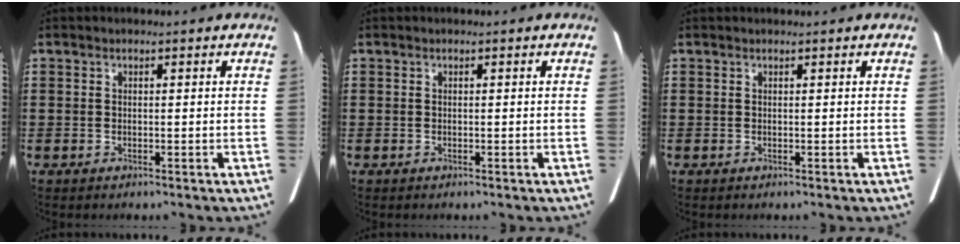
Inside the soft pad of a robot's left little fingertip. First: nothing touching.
{"total": 0.0}
{"total": 0.0}